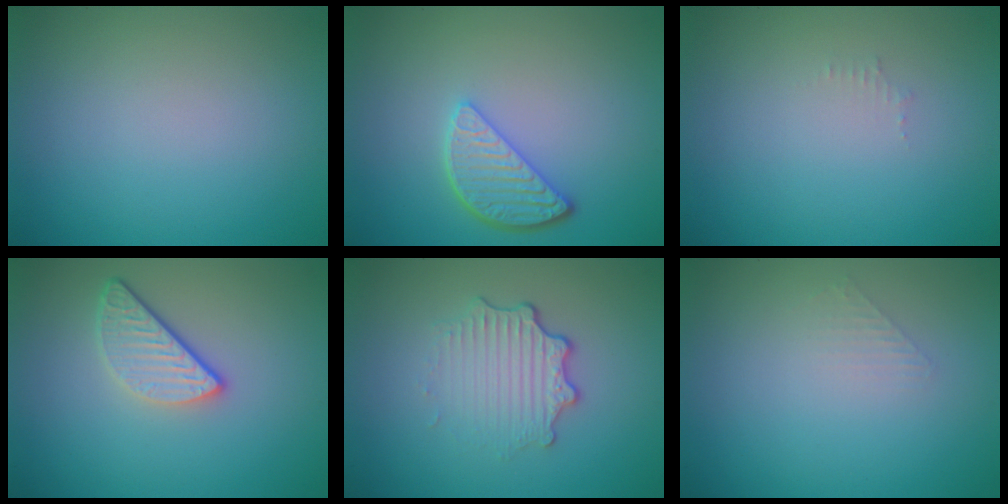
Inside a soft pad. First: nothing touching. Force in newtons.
{"total": 3.4, "press": 2.9, "slide": 1.8}
{"total": 0.6, "press": 0.6, "slide": 0.1}
{"total": 3.2, "press": 2.6, "slide": 1.9}
{"total": 3.2, "press": 2.5, "slide": 2.1}
{"total": 1.0, "press": 1.0, "slide": 0.1}